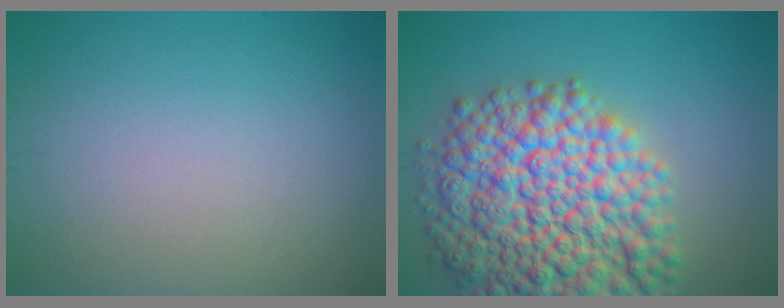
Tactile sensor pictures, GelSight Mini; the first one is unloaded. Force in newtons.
{"total": 13.3, "press": 13.3, "slide": 0.5}